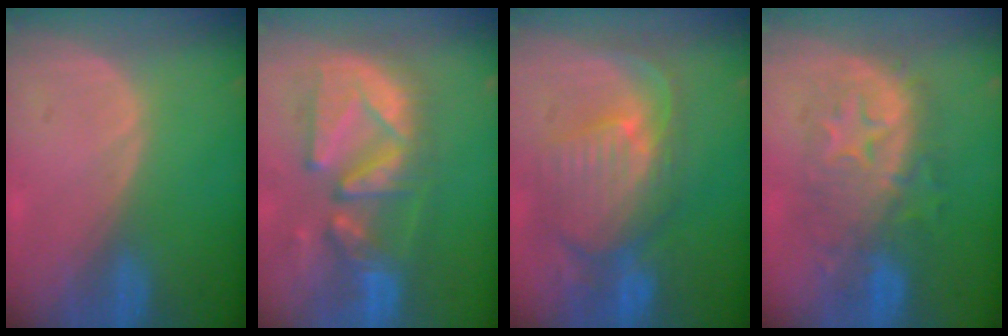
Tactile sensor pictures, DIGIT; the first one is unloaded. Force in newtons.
{"total": 12.1, "press": 10.9, "slide": 5.2}
{"total": 10.9, "press": 9.6, "slide": 5.3}
{"total": 9.2, "press": 9.2, "slide": 0.4}